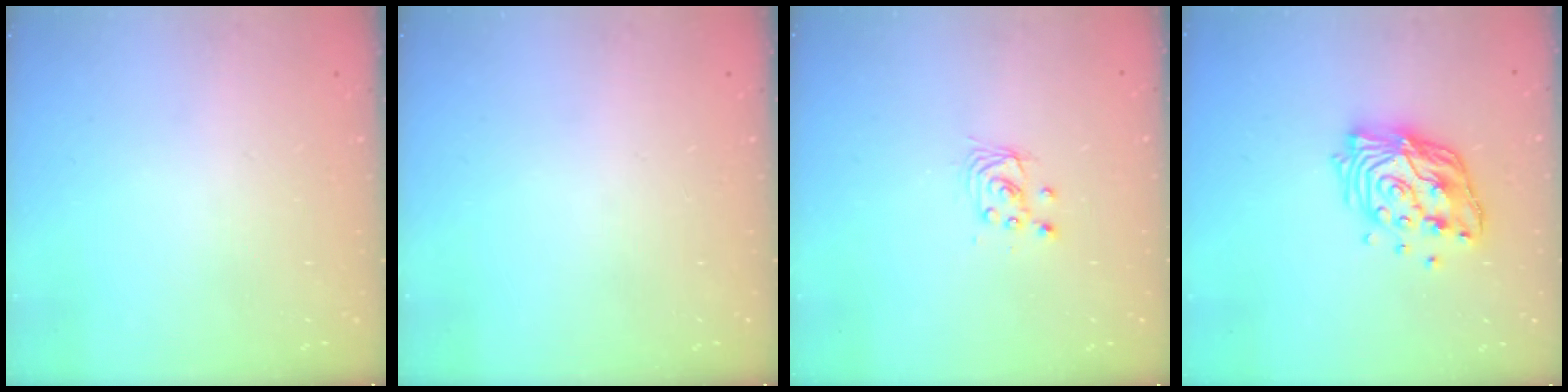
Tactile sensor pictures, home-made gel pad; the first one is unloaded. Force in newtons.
{"total": 0.0}
{"total": 2.9, "press": 2.9, "slide": 0.2}
{"total": 13.7, "press": 13.6, "slide": 1.4}